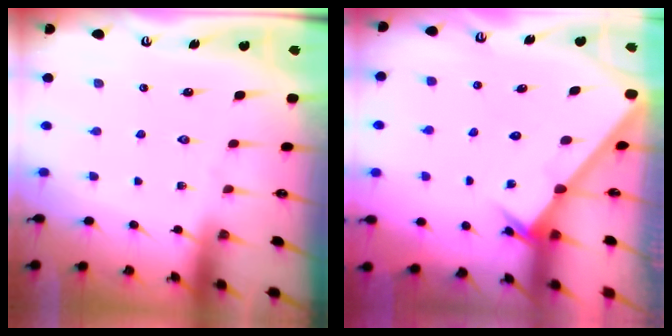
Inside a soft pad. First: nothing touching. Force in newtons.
{"total": 1.8, "press": 1.8, "slide": 0.2}